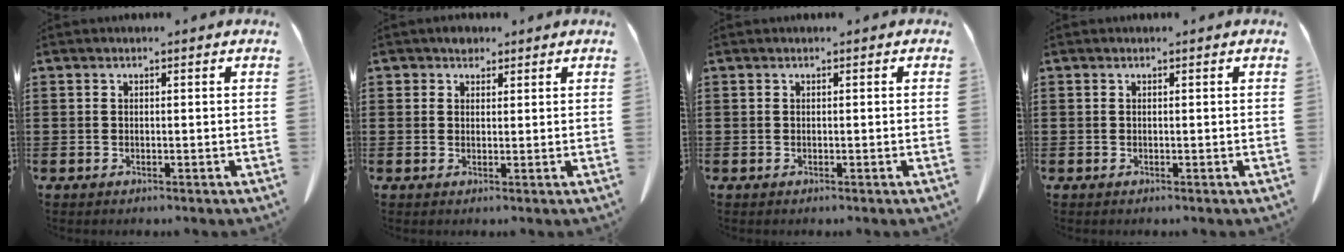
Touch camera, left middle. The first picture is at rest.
{"total": 2.0, "force": [1.6, 1.2, 0.4], "torque": [-0.013, 0.005, 0.031]}
{"total": 0.0}
{"total": 0.0}